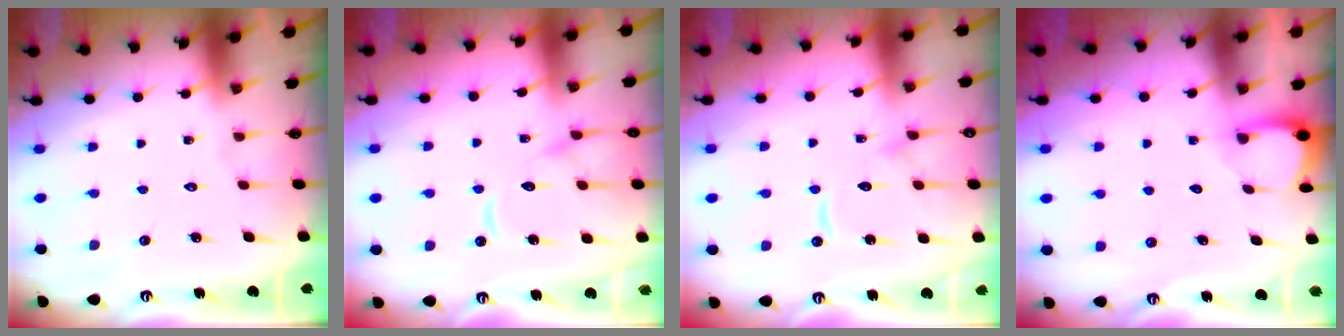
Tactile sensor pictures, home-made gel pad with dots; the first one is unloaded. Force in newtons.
{"total": 11.6, "press": 11.5, "slide": 1.1}
{"total": 11.2, "press": 11.1, "slide": 1.1}
{"total": 2.4, "press": 2.4, "slide": 0.3}